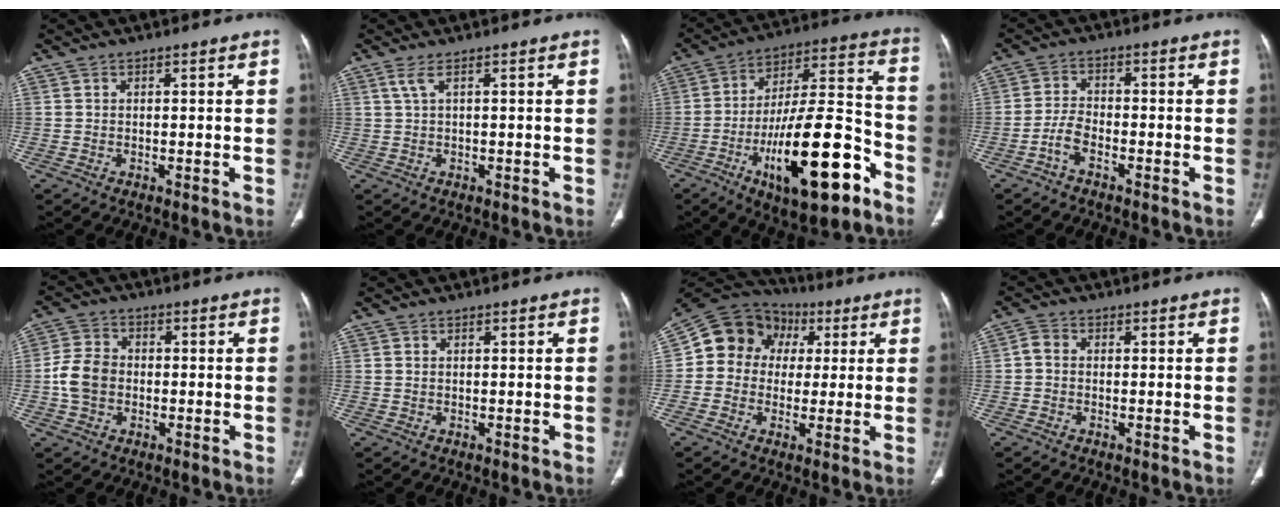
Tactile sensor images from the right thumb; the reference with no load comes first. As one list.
[{"total": 1.6, "force": [0.6, 0.1, 1.5], "torque": [-0.043, 0.010, 0.018]}, {"total": 24.1, "force": [-10.8, 8.1, 20.0], "torque": [-0.320, 0.058, -0.166]}, {"total": 3.9, "force": [-2.4, 1.7, 2.5], "torque": [-0.050, 0.023, -0.050]}, {"total": 6.8, "force": [-1.0, 5.3, 4.2], "torque": [-0.076, 0.017, -0.025]}, {"total": 0.0}, {"total": 13.0, "force": [2.0, 11.4, 5.8], "torque": [-0.072, 0.030, 0.022]}, {"total": 2.1, "force": [-0.2, 1.6, 1.3], "torque": [-0.019, 0.007, -0.013]}]